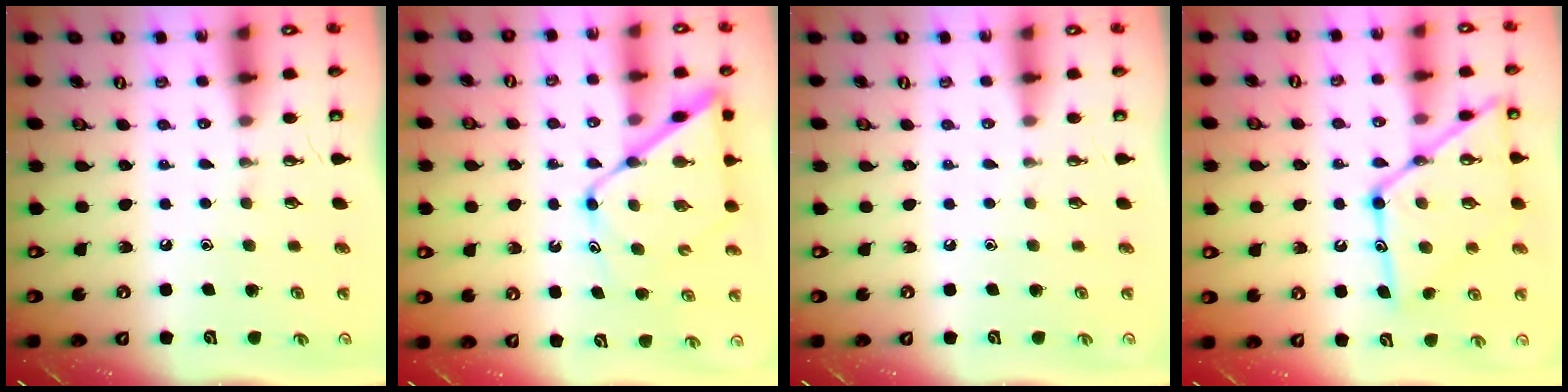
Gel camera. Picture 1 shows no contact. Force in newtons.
{"total": 12.2, "press": 12.2, "slide": 1.0}
{"total": 0.0}
{"total": 19.1, "press": 19.0, "slide": 1.6}